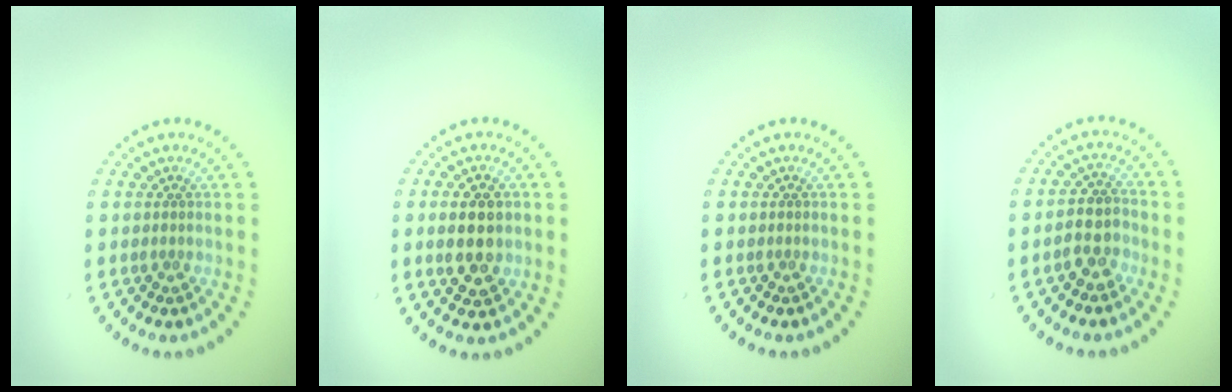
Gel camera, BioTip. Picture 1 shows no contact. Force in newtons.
{"total": 3.6, "press": 3.6, "slide": 0.2}
{"total": 0.0}
{"total": 2.8, "press": 2.7, "slide": 0.8}